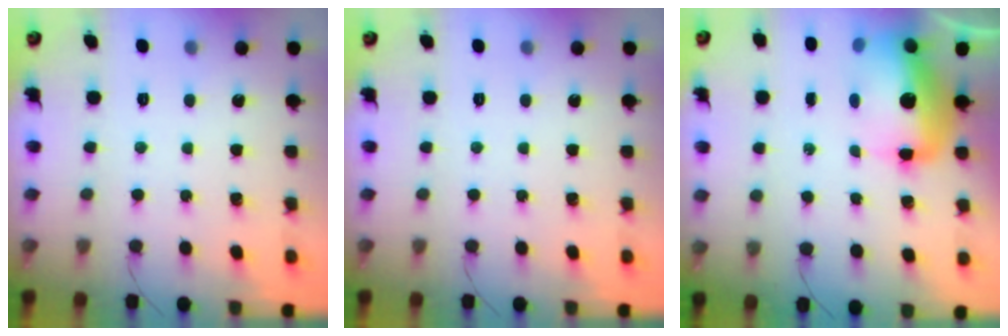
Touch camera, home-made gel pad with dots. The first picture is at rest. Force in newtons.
{"total": 0.0}
{"total": 14.9, "press": 14.5, "slide": 3.4}